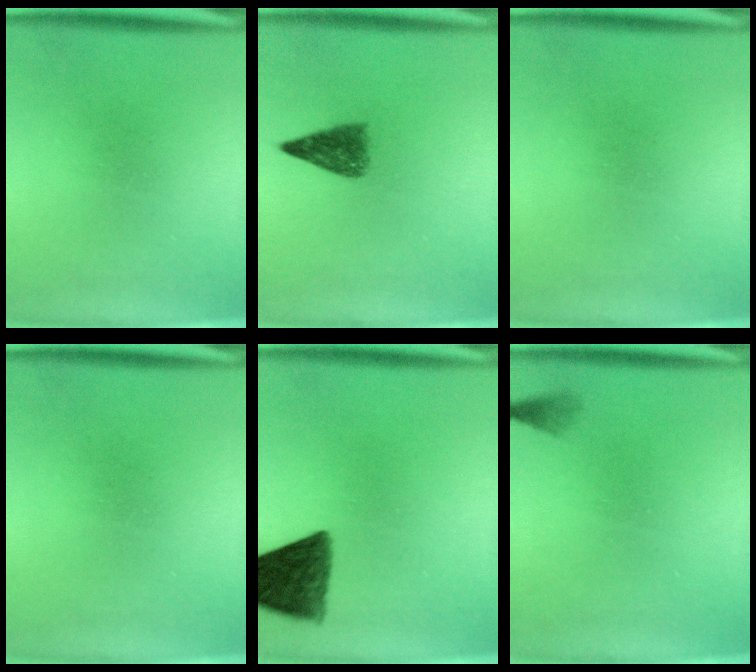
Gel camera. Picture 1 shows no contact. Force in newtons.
{"total": 4.1}
{"total": 0.0}
{"total": 0.0}
{"total": 10.4}
{"total": 1.0}